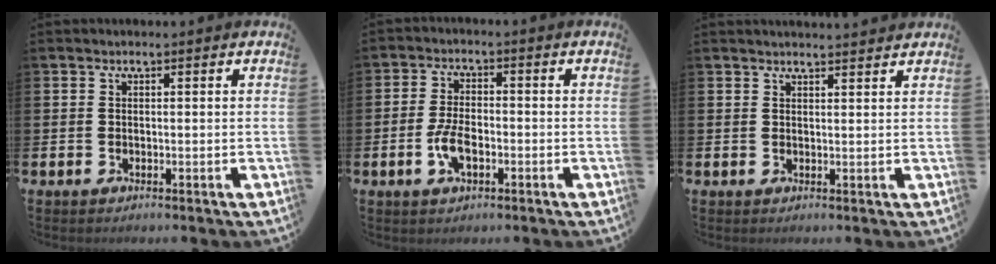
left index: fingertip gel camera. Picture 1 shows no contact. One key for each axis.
{"total": 4.6, "fx": -1.4, "fy": 2.1, "fz": 3.9, "tx": -0.077, "ty": 0.000, "tz": -0.027}
{"total": 2.0, "fx": 2.0, "fy": 0.1, "fz": 0.0, "tx": 0.006, "ty": -0.012, "tz": 0.034}